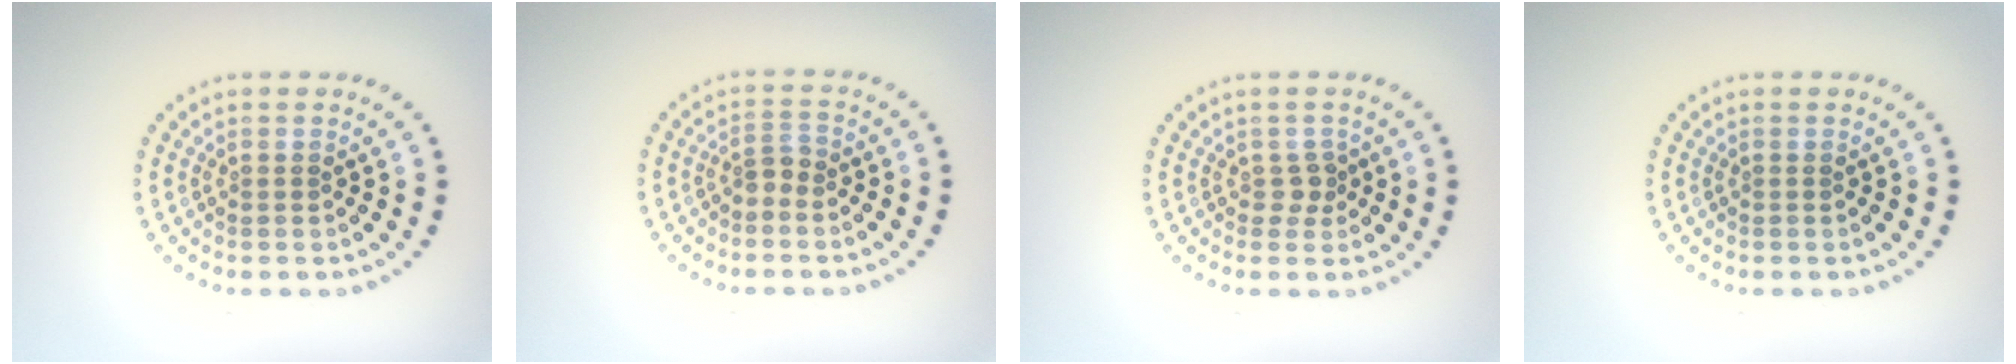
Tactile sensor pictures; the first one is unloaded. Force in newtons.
{"total": 1.5, "press": 1.2, "slide": 0.9}
{"total": 1.3, "press": 1.1, "slide": 0.7}
{"total": 0.0}